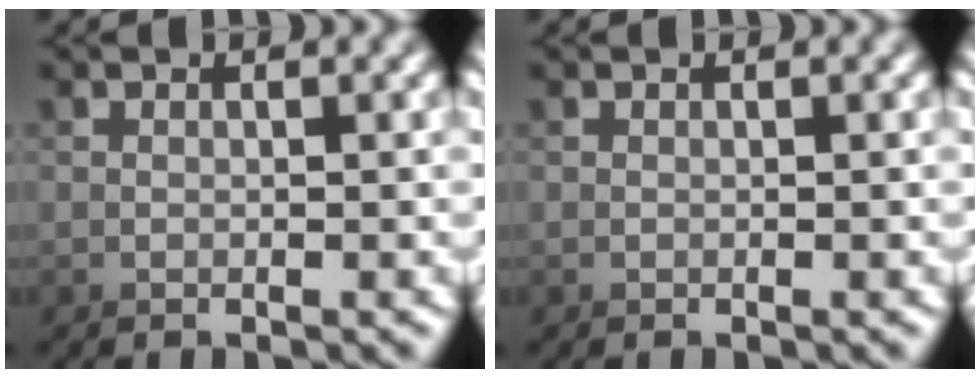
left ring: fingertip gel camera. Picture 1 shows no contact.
{"total": 0.0}